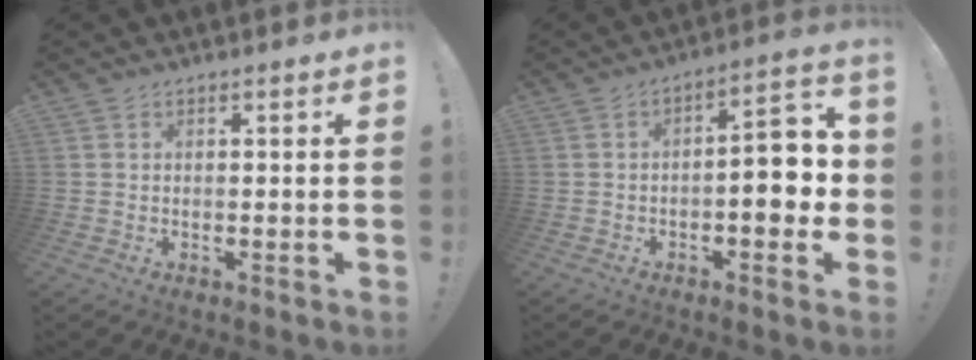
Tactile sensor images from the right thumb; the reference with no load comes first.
{"total": 11.8, "force": [-1.6, 5.1, 10.5], "torque": [-0.131, 0.014, -0.028]}